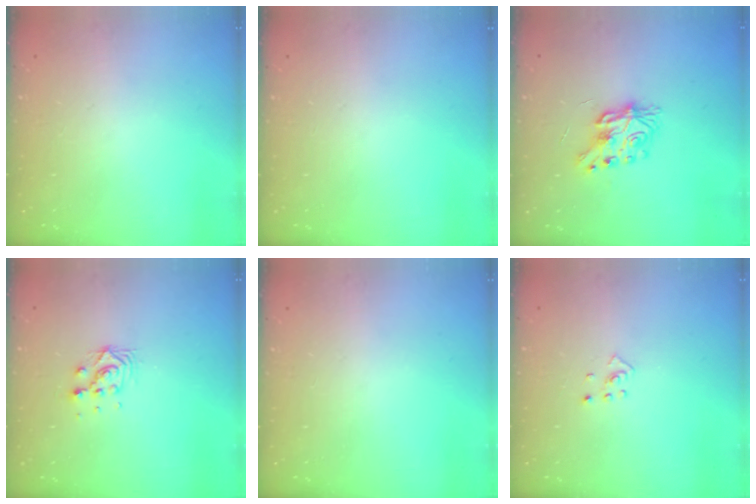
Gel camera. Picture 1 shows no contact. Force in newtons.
{"total": 0.0}
{"total": 7.8, "press": 7.8, "slide": 0.5}
{"total": 6.1, "press": 6.1, "slide": 0.2}
{"total": 0.0}
{"total": 2.0, "press": 1.9, "slide": 0.8}